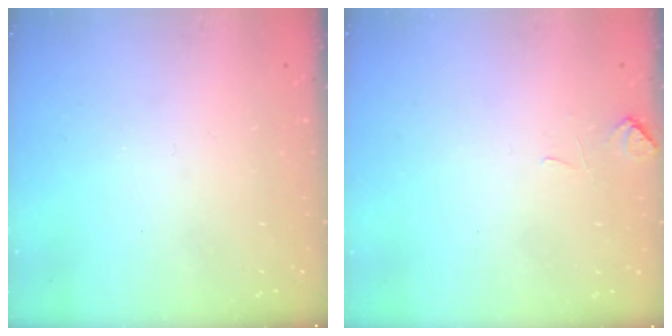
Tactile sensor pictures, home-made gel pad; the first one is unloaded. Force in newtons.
{"total": 0.5, "press": 0.1, "slide": 0.5}